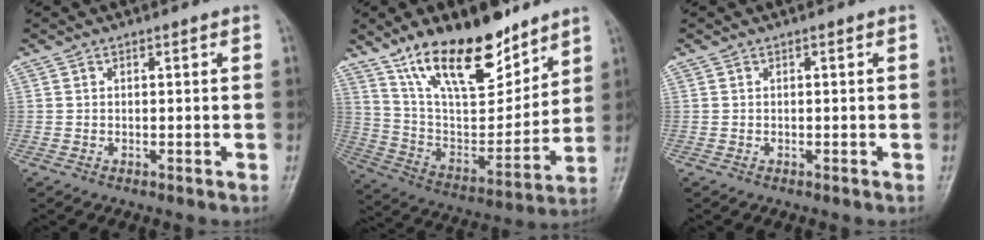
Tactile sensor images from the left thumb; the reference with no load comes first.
{"total": 21.7, "force": [14.6, 9.0, 13.2], "torque": [-0.176, -0.075, 0.265]}
{"total": 0.0}